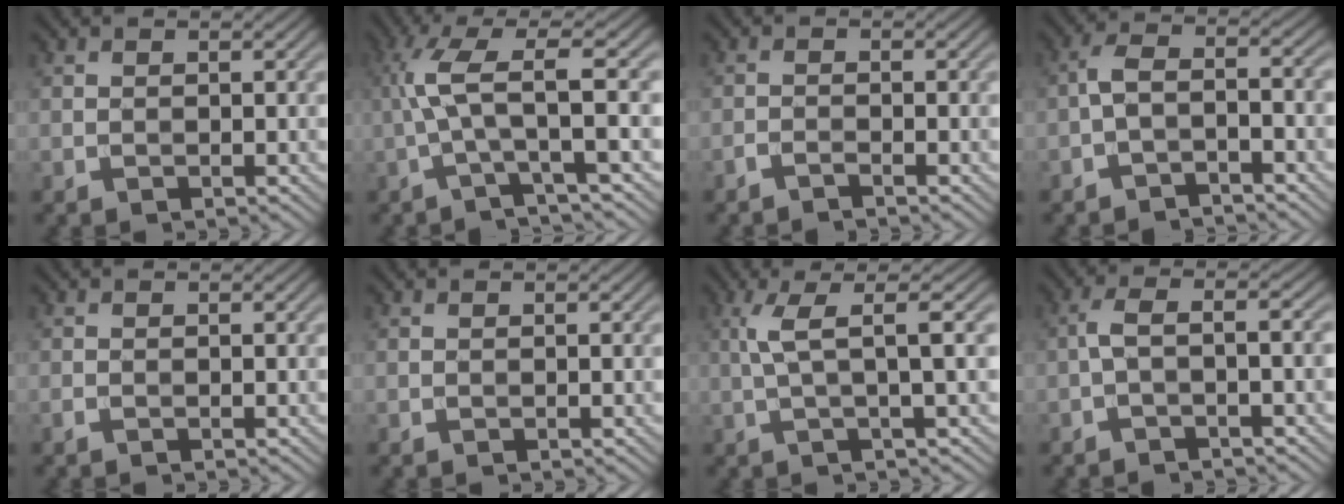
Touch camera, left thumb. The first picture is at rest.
{"total": 7.4, "force": [-0.3, 0.9, 7.3], "torque": [-0.142, 0.025, -0.017]}
{"total": 1.3, "force": [-1.1, 0.1, 0.5], "torque": [-0.010, 0.001, -0.028]}
{"total": 4.0, "force": [-2.3, 1.4, 2.9], "torque": [-0.062, 0.007, -0.054]}
{"total": 0.5, "force": [-0.4, 0.1, 0.3], "torque": [-0.007, -0.001, -0.008]}
{"total": 0.0}
{"total": 5.6, "force": [1.0, 1.0, 5.4], "torque": [-0.101, 0.019, 0.015]}
{"total": 3.5, "force": [-1.2, 0.8, 3.2], "torque": [-0.060, 0.010, -0.031]}